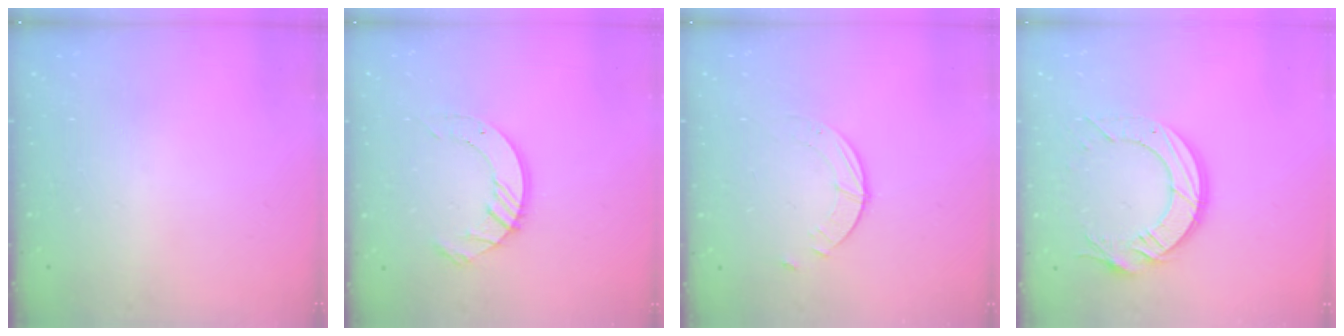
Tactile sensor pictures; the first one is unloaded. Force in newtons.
{"total": 8.8, "press": 8.8, "slide": 0.9}
{"total": 2.5, "press": 2.5, "slide": 0.3}
{"total": 12.1, "press": 12.1, "slide": 1.0}